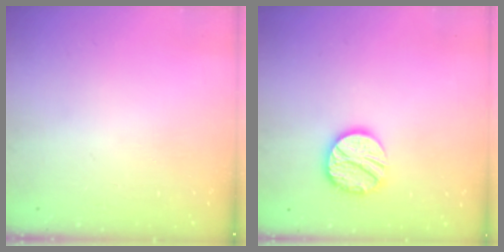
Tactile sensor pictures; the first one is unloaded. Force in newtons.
{"total": 13.1, "press": 13.1, "slide": 1.2}